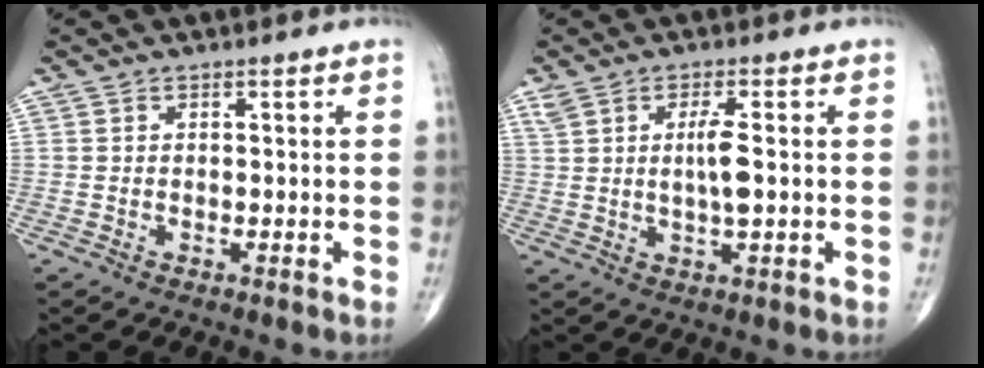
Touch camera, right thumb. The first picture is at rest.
{"total": 5.3, "force": [0.6, 1.3, 5.1], "torque": [-0.099, 0.001, 0.015]}